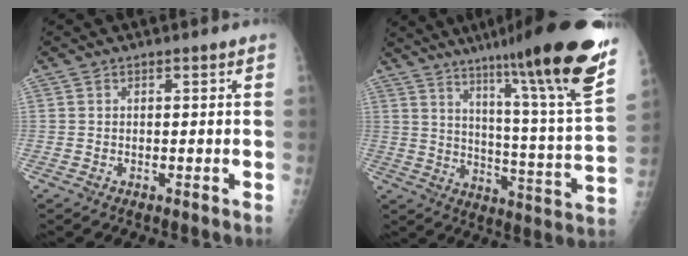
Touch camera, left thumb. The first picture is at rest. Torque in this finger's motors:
{"motor_torque": [1.06, 0.25, 1.42, -1.33, 0.24]}